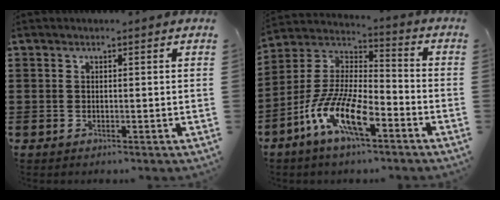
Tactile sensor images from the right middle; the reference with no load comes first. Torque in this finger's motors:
{"motor_torque": [2.14, 0.00, 1.05, 0.21]}